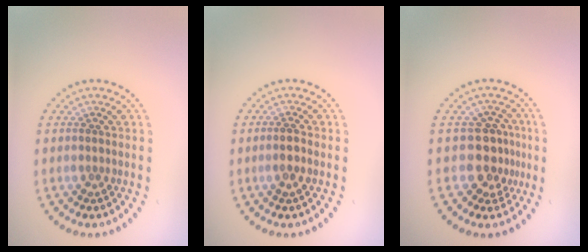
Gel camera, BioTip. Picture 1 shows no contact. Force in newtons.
{"total": 1.0, "press": 0.9, "slide": 0.5}
{"total": 3.2, "press": 2.7, "slide": 1.6}